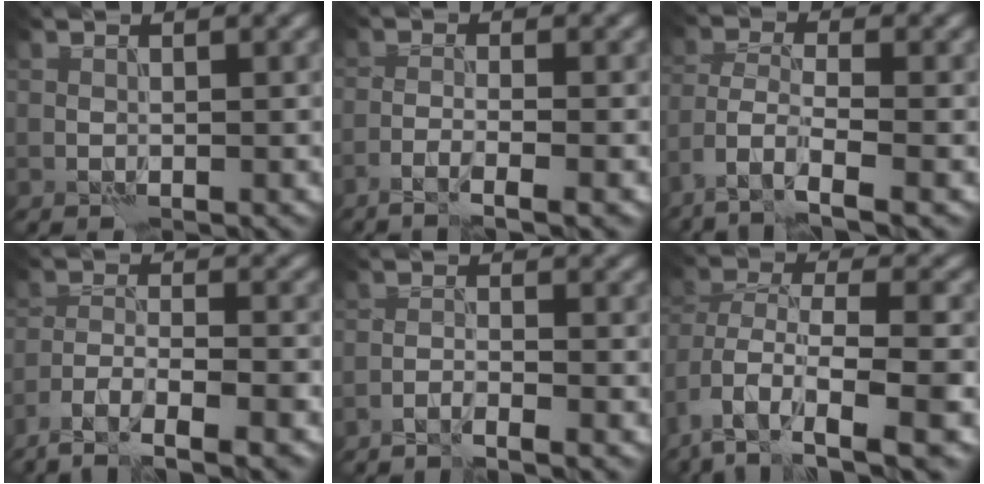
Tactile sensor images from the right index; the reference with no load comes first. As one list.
[{"total": 2.8, "force": [-2.0, 0.2, 2.0], "torque": [-0.033, 0.003, -0.045]}, {"total": 5.0, "force": [-3.5, 1.2, 3.4], "torque": [-0.066, -0.005, -0.074]}, {"total": 6.8, "force": [-5.4, 1.5, 3.9], "torque": [-0.062, -0.001, -0.096]}, {"total": 1.8, "force": [-1.6, -0.2, 0.7], "torque": [-0.013, 0.003, -0.036]}, {"total": 9.3, "force": [-4.4, 4.9, 6.6], "torque": [-0.116, 0.008, -0.070]}]